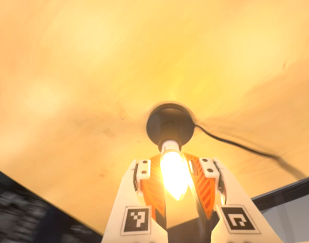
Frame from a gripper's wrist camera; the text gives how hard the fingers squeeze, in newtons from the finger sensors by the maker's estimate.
{"total": 14.3, "left": 14.5, "right": 14.1}